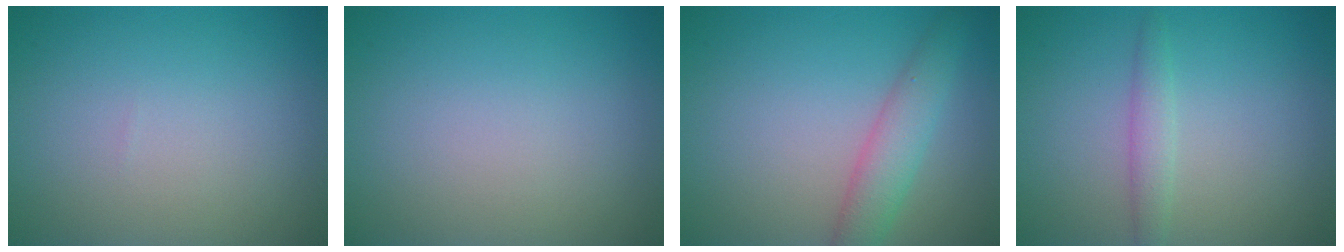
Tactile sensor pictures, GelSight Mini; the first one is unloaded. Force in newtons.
{"total": 0.0}
{"total": 3.4, "press": 3.4, "slide": 0.0}
{"total": 1.6, "press": 1.6, "slide": 0.0}